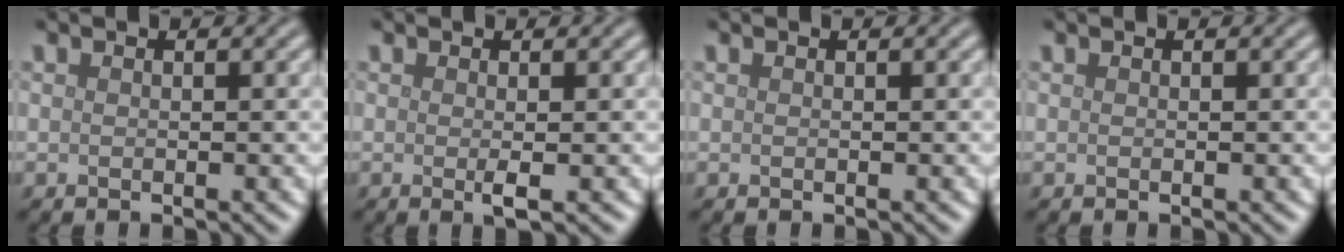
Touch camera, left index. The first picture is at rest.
{"total": 1.1, "force": [-0.1, 0.1, 1.1], "torque": [-0.022, -0.004, -0.003]}
{"total": 0.0}
{"total": 0.0}